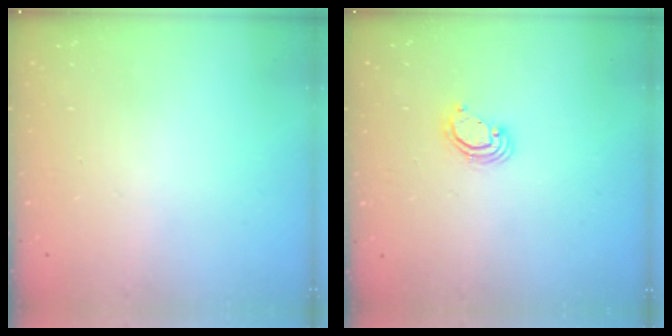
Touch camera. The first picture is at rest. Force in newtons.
{"total": 3.8, "press": 3.8, "slide": 0.1}